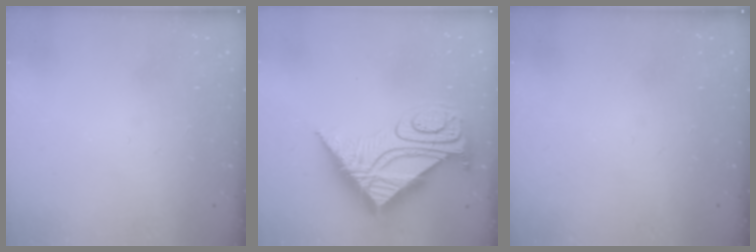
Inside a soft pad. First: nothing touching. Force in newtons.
{"total": 13.7, "press": 13.7, "slide": 1.3}
{"total": 0.0}